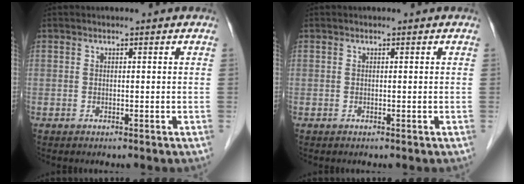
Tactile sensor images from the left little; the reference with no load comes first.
{"total": 0.0}